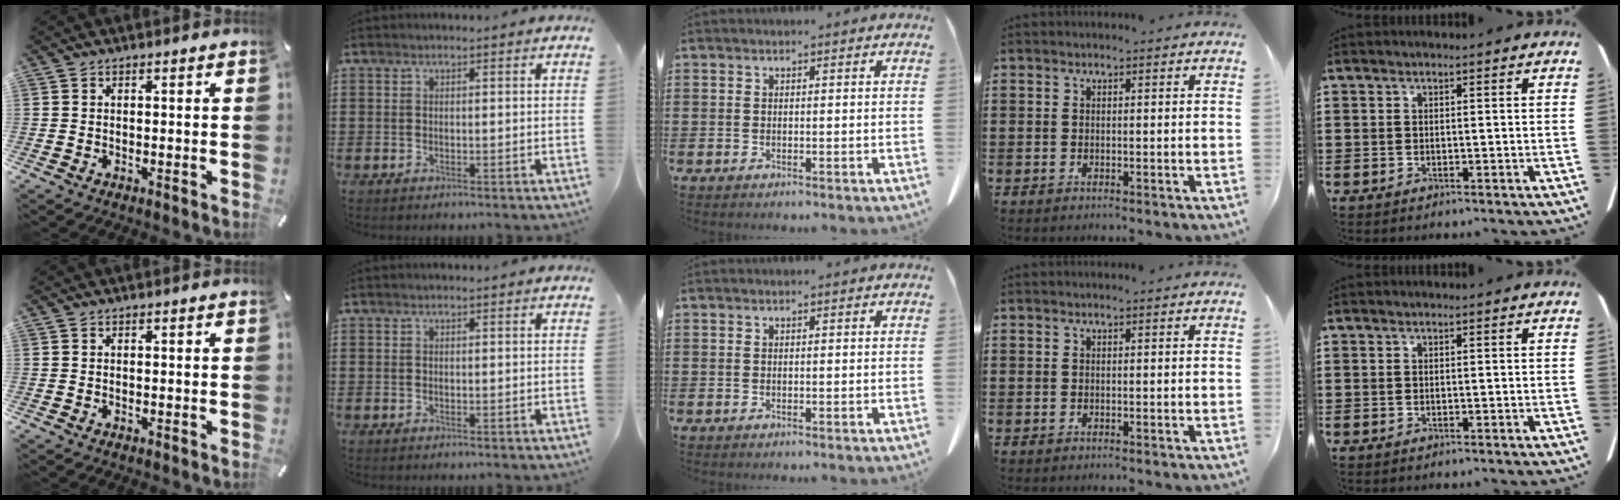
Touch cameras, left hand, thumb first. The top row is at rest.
{}